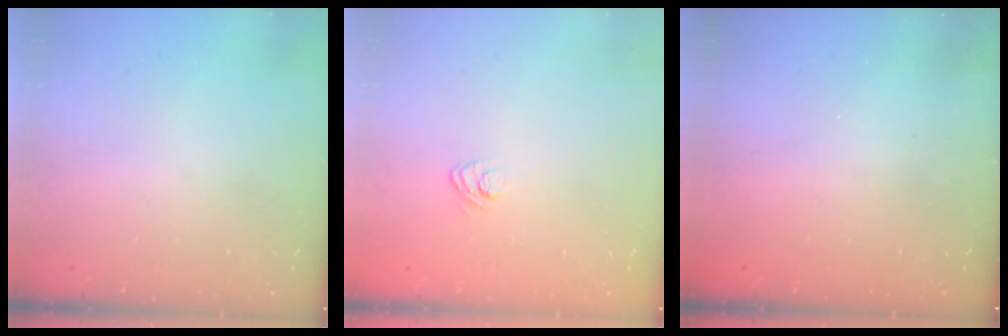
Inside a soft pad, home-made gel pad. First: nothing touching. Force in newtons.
{"total": 4.0, "press": 3.8, "slide": 1.4}
{"total": 2.6, "press": 2.5, "slide": 0.8}